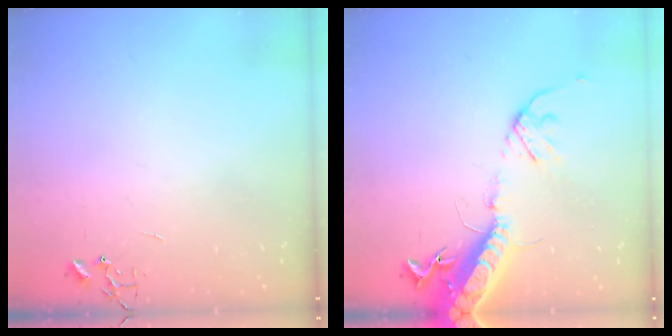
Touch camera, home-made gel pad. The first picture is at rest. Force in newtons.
{"total": 17.1, "press": 16.6, "slide": 4.0}